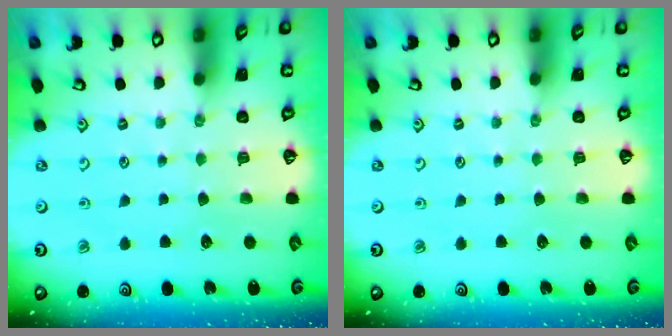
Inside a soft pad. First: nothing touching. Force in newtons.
{"total": 0.0}